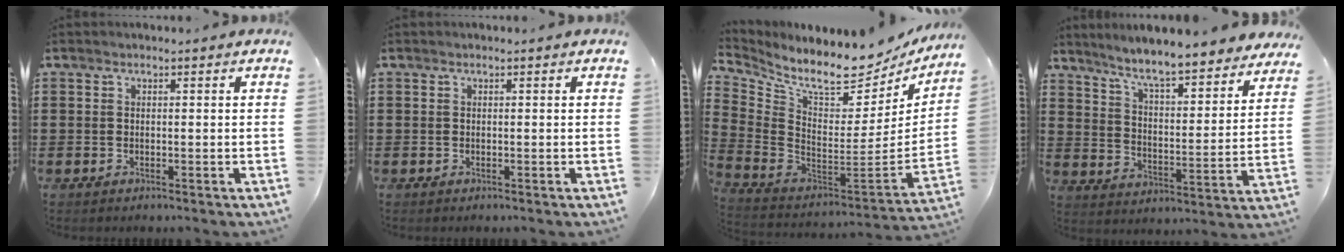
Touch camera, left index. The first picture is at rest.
{"total": 0.0}
{"total": 8.5, "force": [7.6, 1.2, 3.5], "torque": [-0.093, -0.082, 0.123]}
{"total": 6.9, "force": [6.3, -0.1, 2.9], "torque": [-0.083, -0.047, 0.103]}